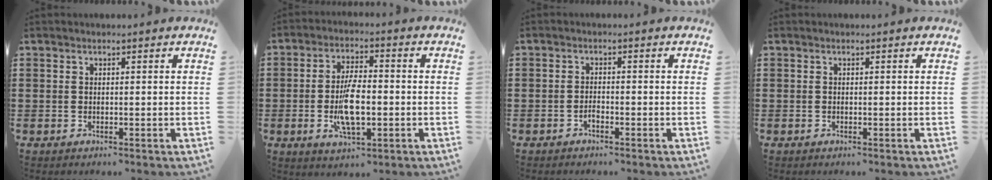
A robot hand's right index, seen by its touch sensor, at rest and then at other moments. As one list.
[{"total": 8.0, "force": [-1.4, 3.2, 7.2], "torque": [-0.150, -0.002, -0.029]}, {"total": 1.1, "force": [-0.9, 0.2, 0.6], "torque": [-0.014, -0.004, -0.016]}, {"total": 0.0}]